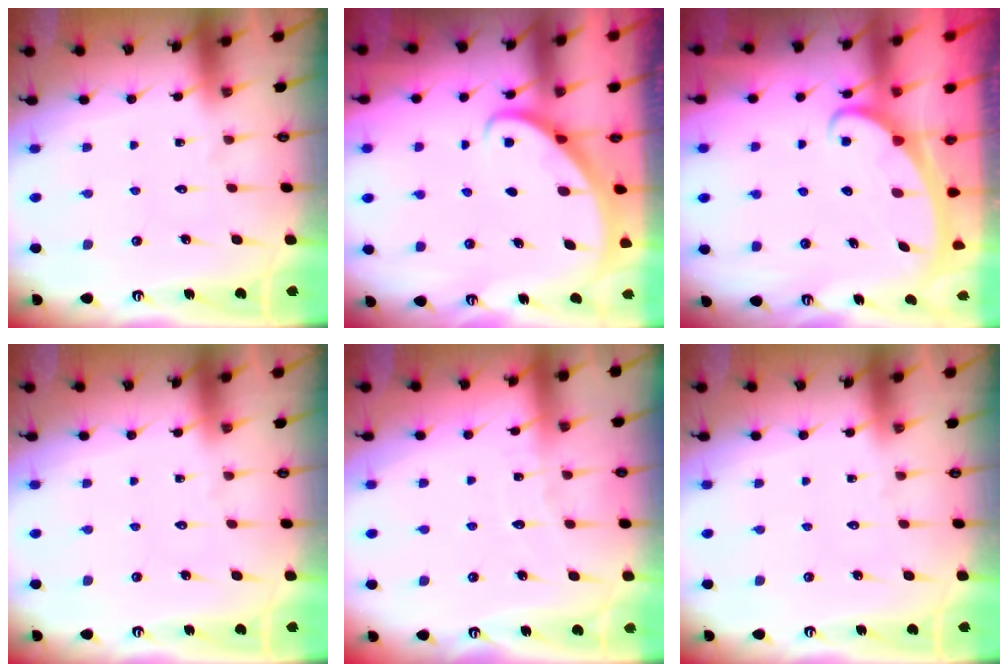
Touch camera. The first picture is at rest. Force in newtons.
{"total": 2.7, "press": 2.7, "slide": 0.1}
{"total": 2.3, "press": 2.3, "slide": 0.4}
{"total": 0.0}
{"total": 3.4, "press": 3.3, "slide": 0.4}
{"total": 0.0}